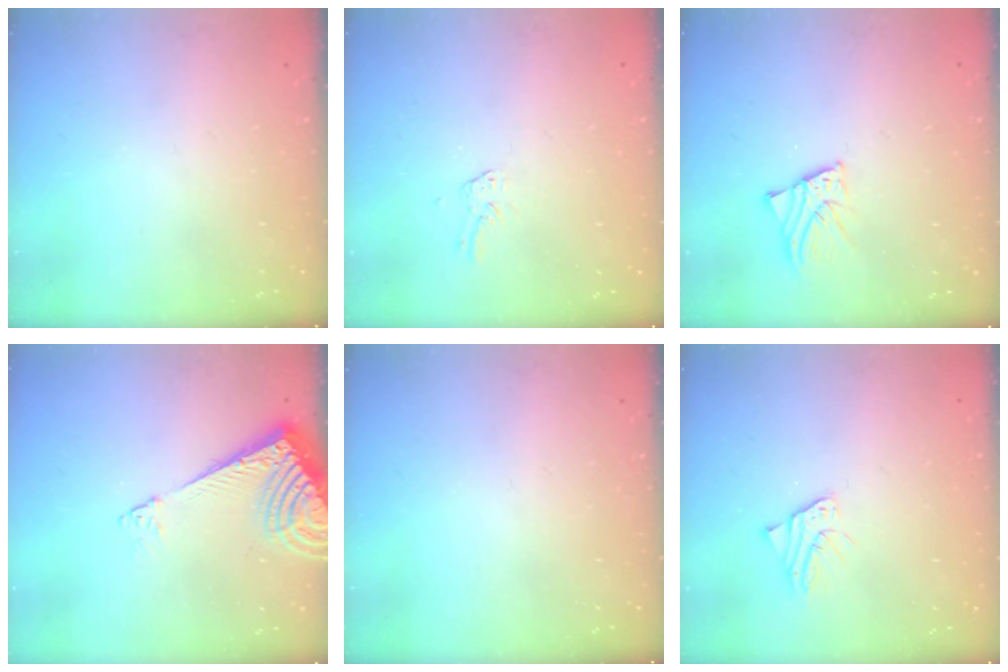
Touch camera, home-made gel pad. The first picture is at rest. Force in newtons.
{"total": 1.9, "press": 1.9, "slide": 0.1}
{"total": 2.3, "press": 2.3, "slide": 0.1}
{"total": 9.4, "press": 9.3, "slide": 1.2}
{"total": 0.0}
{"total": 2.8, "press": 2.8, "slide": 0.3}